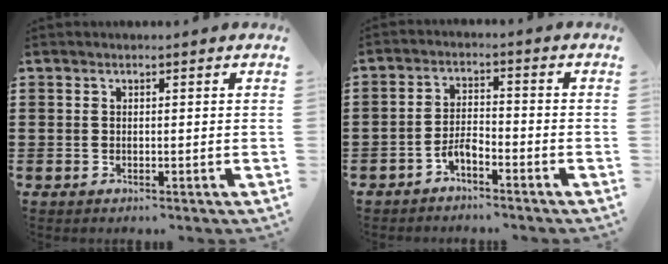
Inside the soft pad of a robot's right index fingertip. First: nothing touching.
{"total": 3.2, "force": [-2.5, 0.8, 1.7], "torque": [-0.047, 0.005, -0.055]}